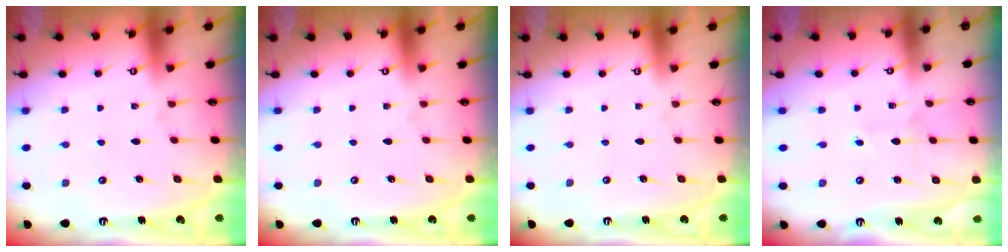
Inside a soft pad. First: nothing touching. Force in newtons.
{"total": 0.0}
{"total": 0.0}
{"total": 1.9, "press": 1.9, "slide": 0.1}